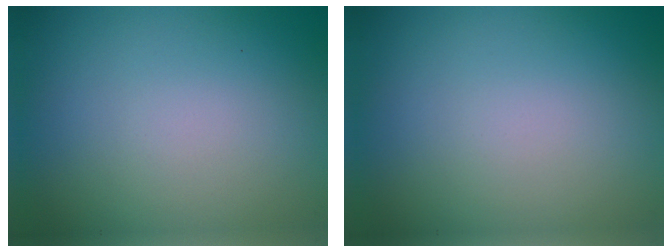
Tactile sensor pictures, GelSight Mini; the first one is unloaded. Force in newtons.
{"total": 0.0}